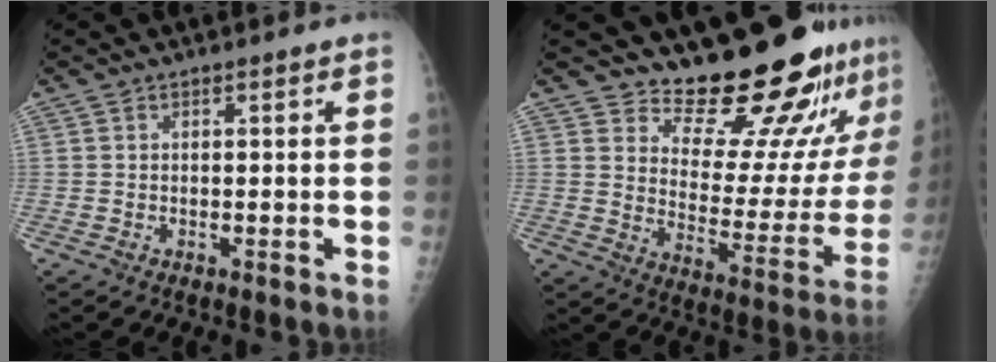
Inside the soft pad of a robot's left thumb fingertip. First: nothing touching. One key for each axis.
{"total": 18.9, "fx": 17.5, "fy": 4.2, "fz": 6.0, "tx": -0.034, "ty": -0.172, "tz": 0.237}